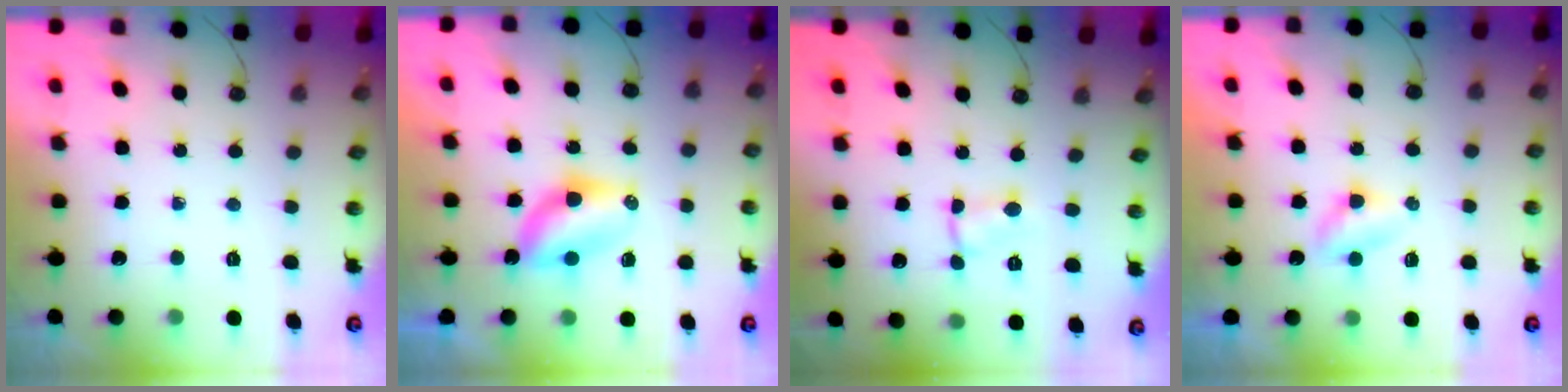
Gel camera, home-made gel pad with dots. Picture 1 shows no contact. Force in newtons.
{"total": 6.3, "press": 6.3, "slide": 0.2}
{"total": 1.5, "press": 1.5, "slide": 0.2}
{"total": 2.7, "press": 2.7, "slide": 0.4}